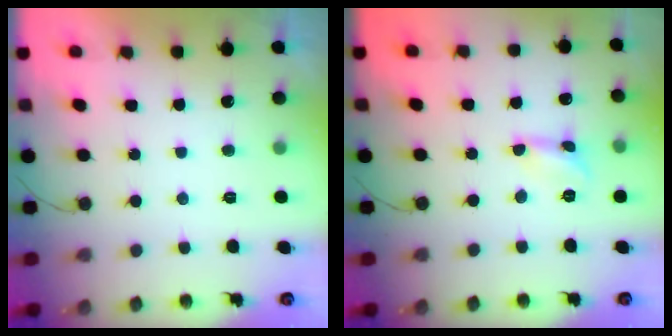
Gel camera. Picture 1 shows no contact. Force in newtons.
{"total": 2.6, "press": 2.6, "slide": 0.2}